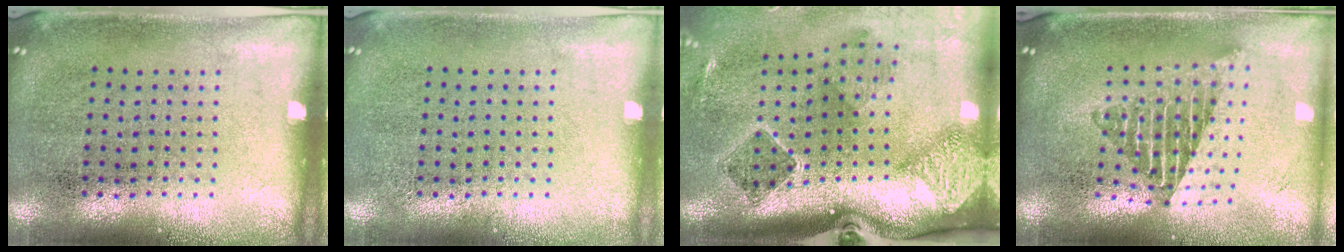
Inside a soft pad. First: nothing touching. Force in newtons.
{"total": 0.0}
{"total": 2.5, "press": 1.7, "slide": 1.8}
{"total": 2.0, "press": 1.6, "slide": 1.3}